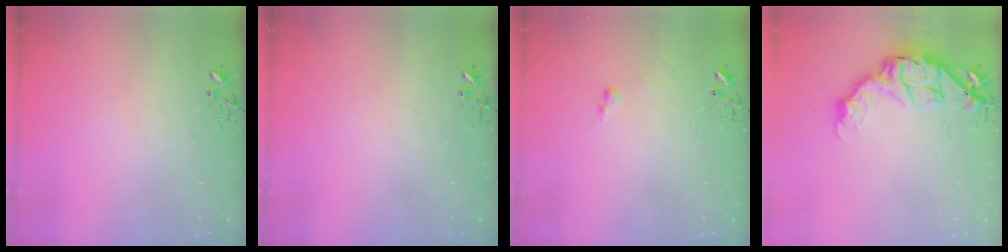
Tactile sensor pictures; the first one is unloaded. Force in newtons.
{"total": 0.0}
{"total": 2.7, "press": 2.7, "slide": 0.4}
{"total": 14.5, "press": 14.4, "slide": 1.0}